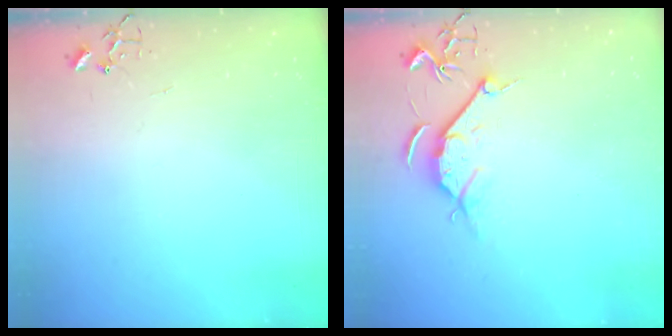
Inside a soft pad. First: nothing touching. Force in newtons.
{"total": 8.4, "press": 8.3, "slide": 1.0}